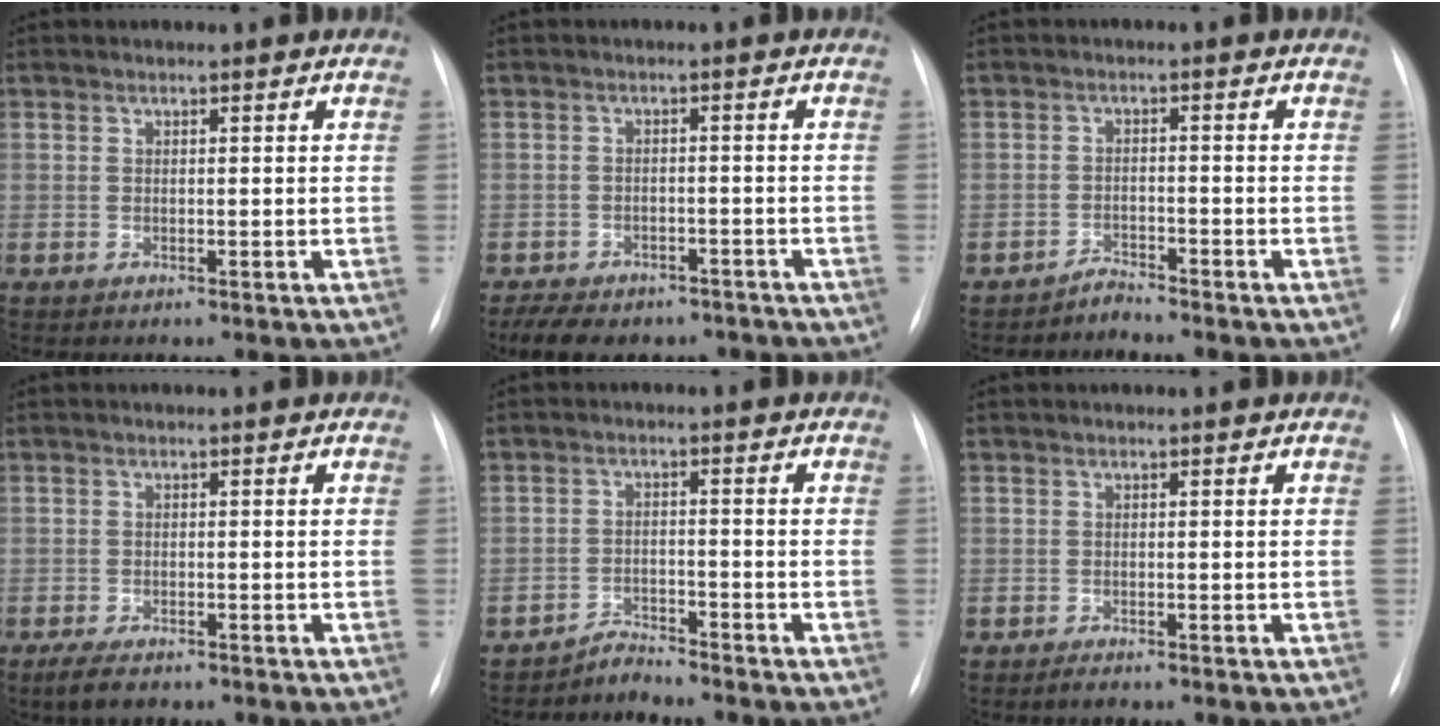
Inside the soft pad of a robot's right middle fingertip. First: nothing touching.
{"total": 11.6, "force": [-9.2, 5.5, 4.5], "torque": [-0.083, 0.003, -0.119]}
{"total": 1.8, "force": [-1.7, -0.3, -0.4], "torque": [0.013, -0.008, -0.030]}
{"total": 2.9, "force": [-2.1, 0.7, 1.9], "torque": [-0.041, -0.009, -0.032]}
{"total": 2.5, "force": [-2.3, -0.3, -0.7], "torque": [0.018, -0.013, -0.041]}
{"total": 0.7, "force": [-0.5, 0.0, 0.4], "torque": [-0.009, -0.003, -0.007]}